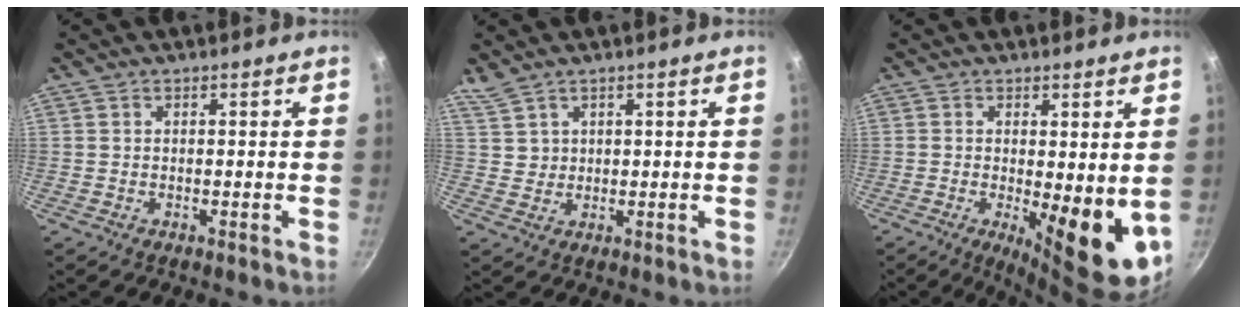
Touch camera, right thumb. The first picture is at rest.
{"total": 3.4, "force": [2.8, 1.6, 1.1], "torque": [-0.019, 0.000, 0.067]}
{"total": 11.9, "force": [-1.4, 4.0, 11.1], "torque": [-0.131, -0.015, -0.006]}